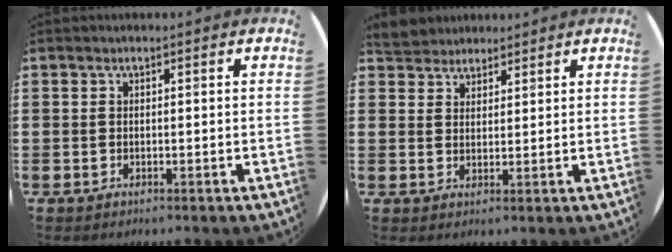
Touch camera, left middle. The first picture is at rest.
{"total": 3.7, "force": [3.5, 1.2, -0.2], "torque": [-0.006, -0.001, 0.068]}